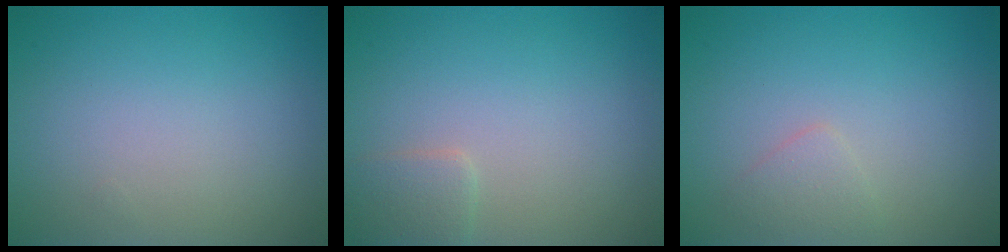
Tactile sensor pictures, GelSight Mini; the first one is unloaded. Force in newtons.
{"total": 1.6, "press": 1.6, "slide": 0.1}
{"total": 1.2, "press": 1.2, "slide": 0.0}